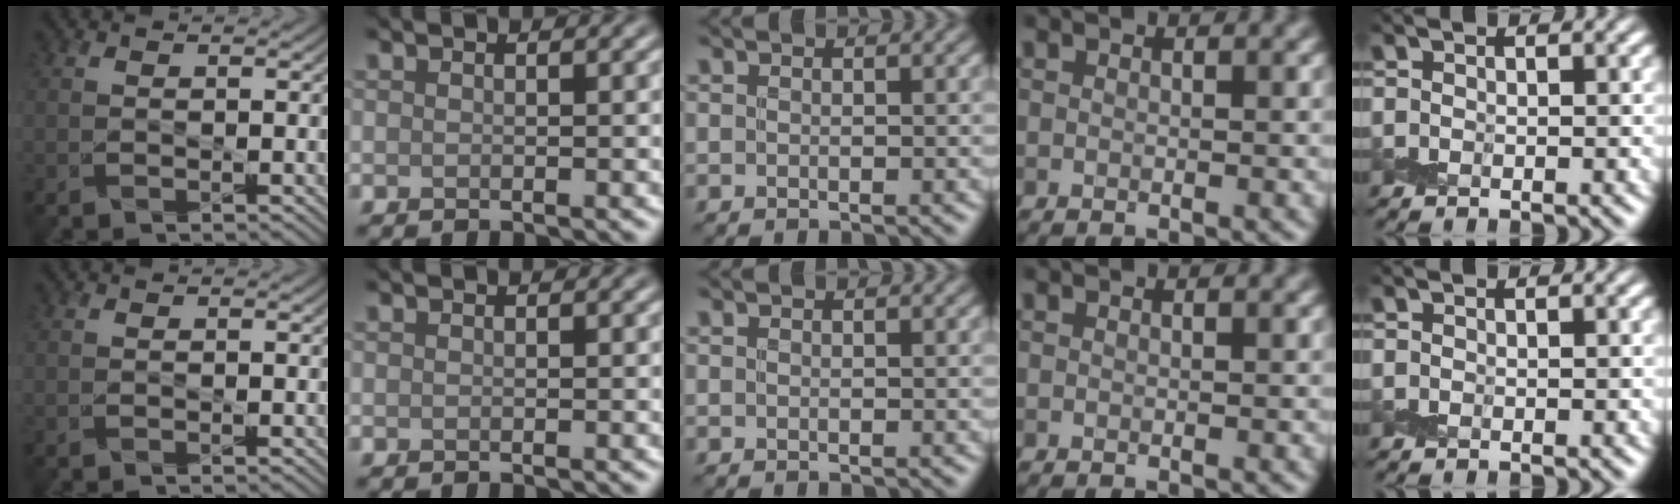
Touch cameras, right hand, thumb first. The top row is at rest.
{}